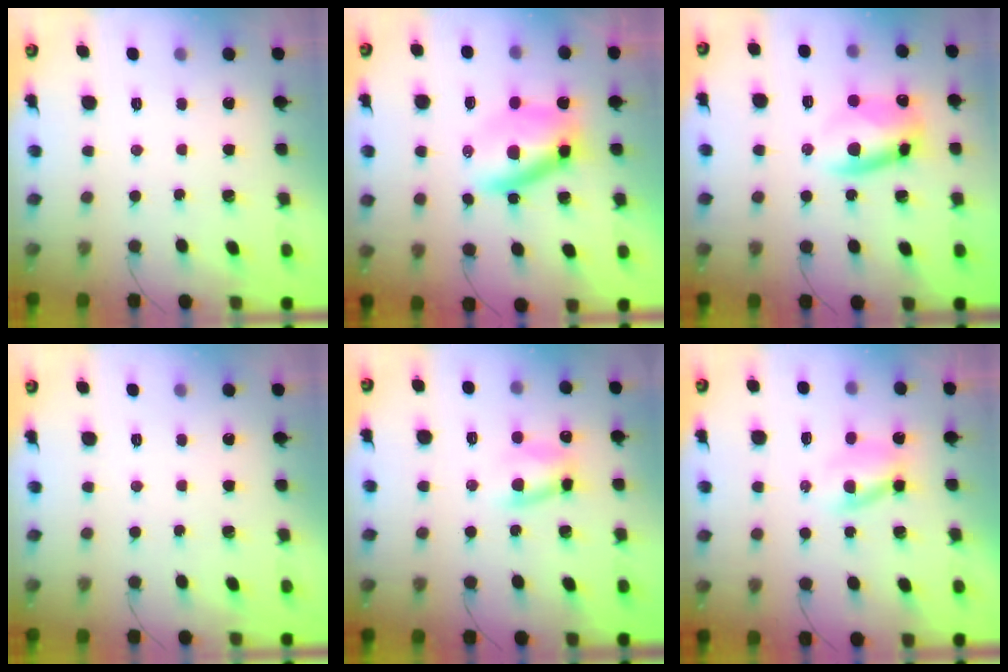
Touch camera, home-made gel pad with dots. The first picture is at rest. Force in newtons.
{"total": 7.6, "press": 7.4, "slide": 1.6}
{"total": 9.4, "press": 9.3, "slide": 1.2}
{"total": 0.0}
{"total": 7.0, "press": 6.9, "slide": 1.2}
{"total": 2.5, "press": 2.2, "slide": 1.2}